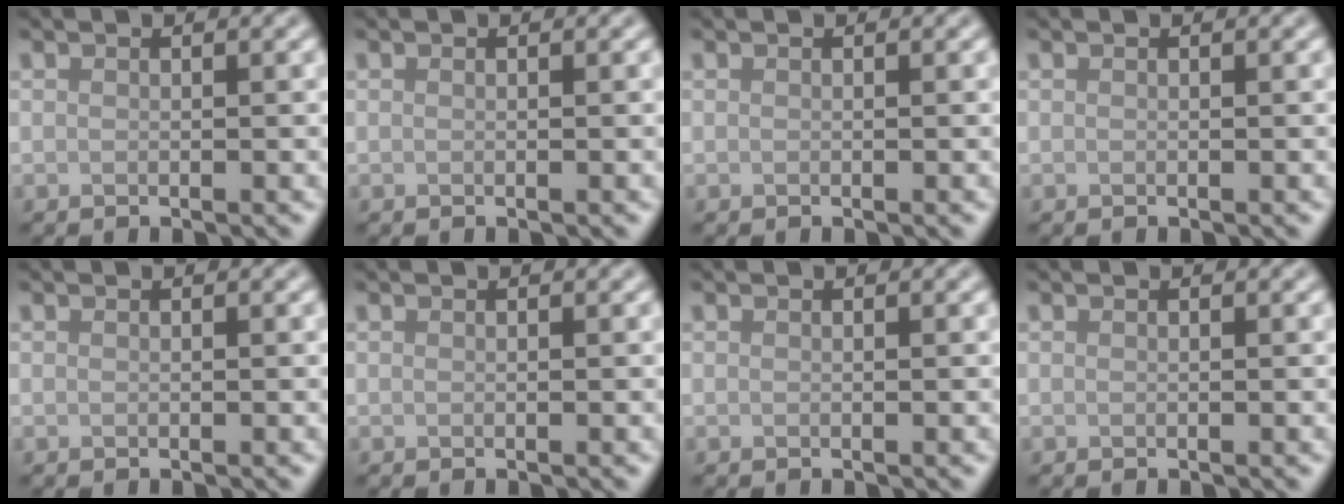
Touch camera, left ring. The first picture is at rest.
{"total": 0.0}
{"total": 0.0}
{"total": 0.0}
{"total": 0.0}
{"total": 0.0}
{"total": 0.0}
{"total": 0.0}